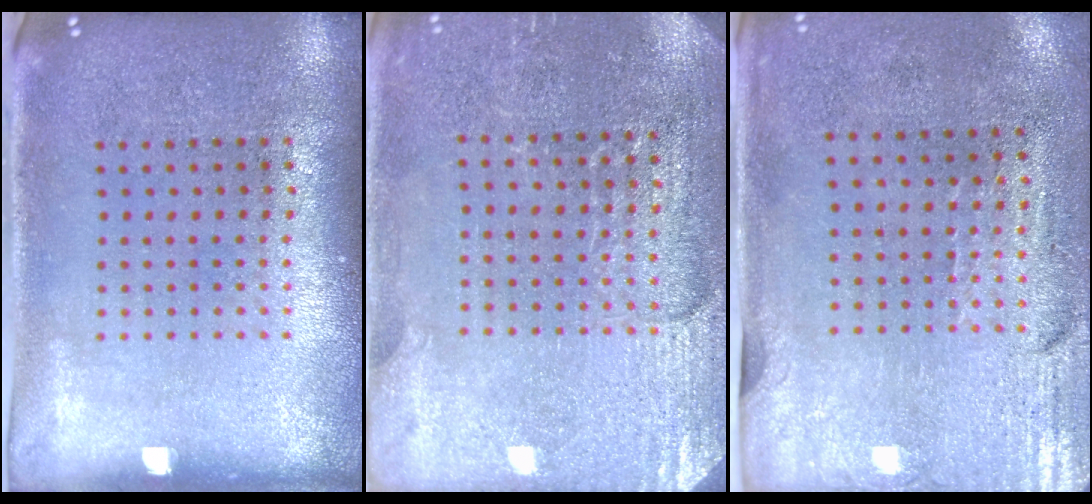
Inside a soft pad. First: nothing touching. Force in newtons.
{"total": 2.9, "press": 2.9, "slide": 0.2}
{"total": 3.0, "press": 2.5, "slide": 1.6}